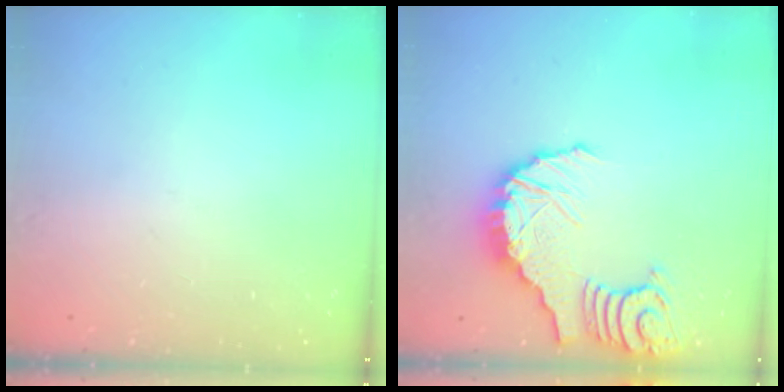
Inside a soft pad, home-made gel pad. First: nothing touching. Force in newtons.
{"total": 14.2, "press": 14.1, "slide": 2.0}